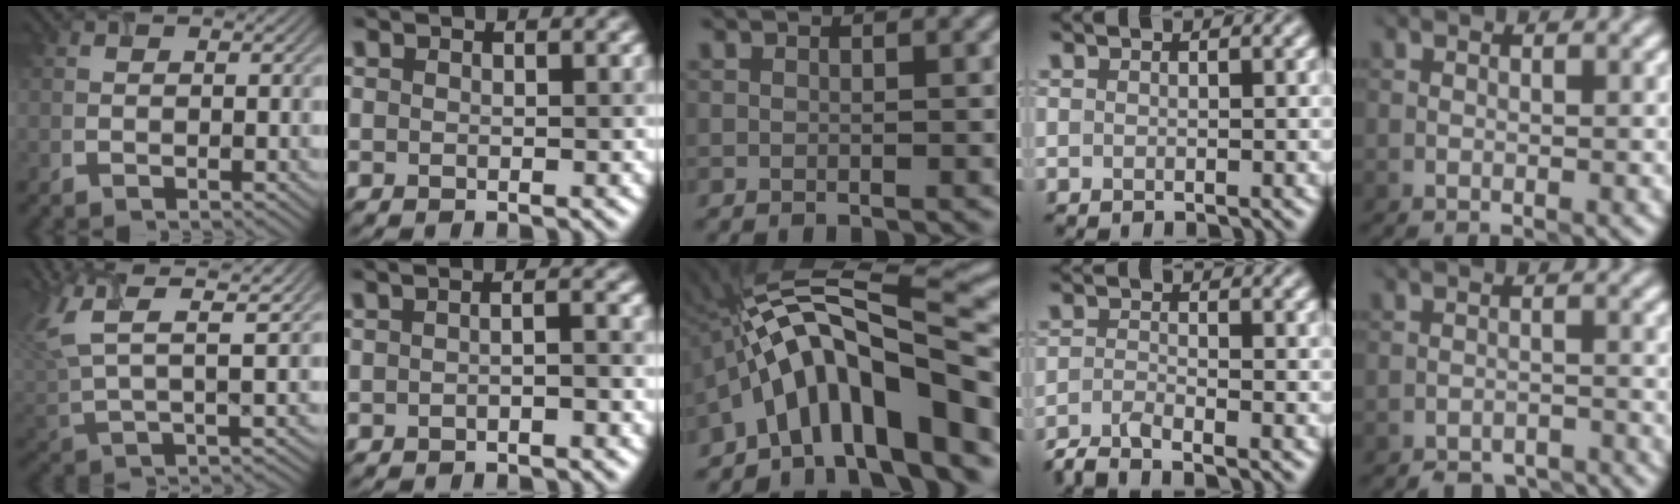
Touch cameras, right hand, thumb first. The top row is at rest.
{"thumb": {"total": 13.0, "force": [6.7, 5.9, 9.4], "torque": [-0.218, 0.018, 0.121]}, "index": {"total": 2.1, "force": [-0.5, 0.7, 1.8], "torque": [-0.016, 0.003, -0.021]}, "middle": {"total": 13.1, "force": [-5.5, 3.6, 11.3], "torque": [-0.164, 0.032, -0.085]}, "ring": {"total": 2.5, "force": [-2.2, 0.2, 1.1], "torque": [-0.030, -0.005, -0.057]}, "little": {"total": 3.8, "force": [-3.5, 1.2, 0.7], "torque": [-0.005, -0.006, -0.058]}}